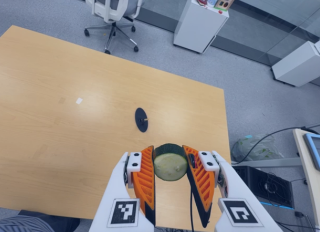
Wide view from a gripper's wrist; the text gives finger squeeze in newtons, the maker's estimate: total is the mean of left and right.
{"total": 11.6, "left": 11.7, "right": 11.5}